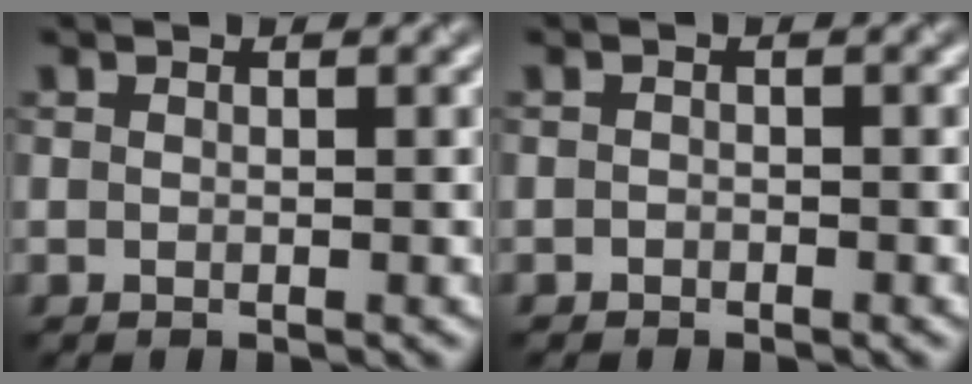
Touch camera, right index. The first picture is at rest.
{"total": 0.5, "force": [-0.5, 0.1, -0.2], "torque": [0.007, -0.003, -0.008]}